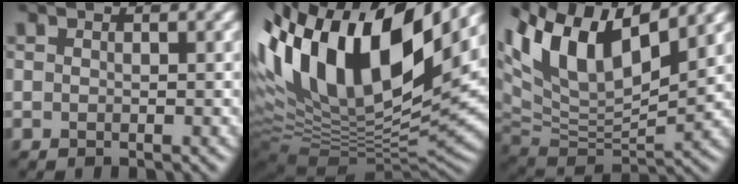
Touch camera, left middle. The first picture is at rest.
{"total": 17.2, "force": [6.9, 7.2, 14.0], "torque": [-0.274, 0.020, 0.113]}
{"total": 10.9, "force": [5.5, 4.2, 8.4], "torque": [-0.175, 0.016, 0.099]}